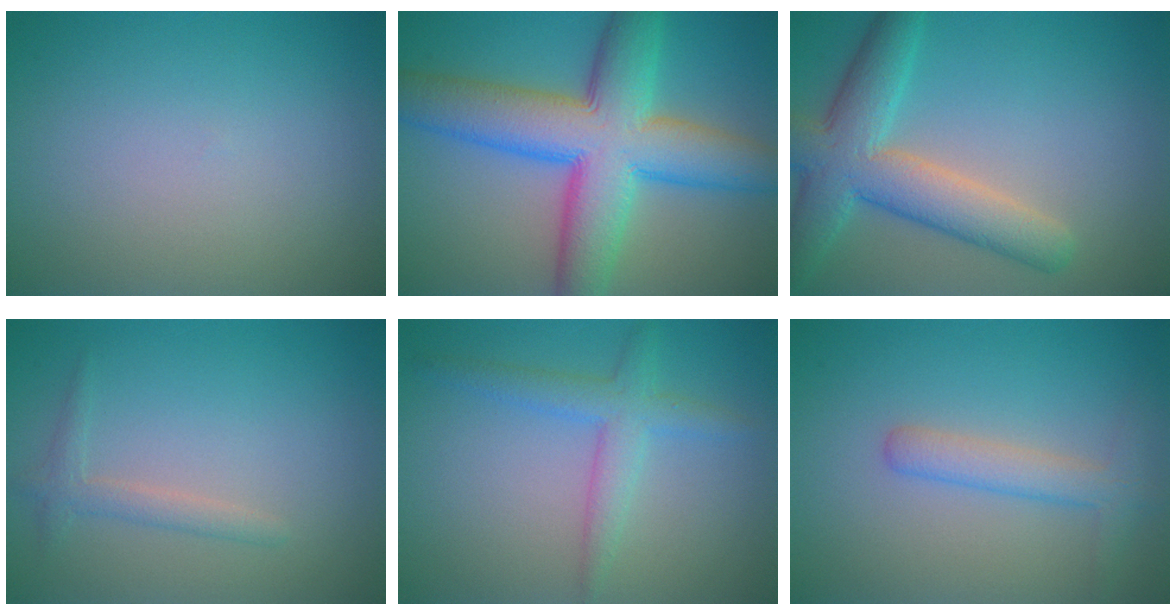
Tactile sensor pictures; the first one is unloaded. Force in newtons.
{"total": 11.6, "press": 11.6, "slide": 0.3}
{"total": 7.0, "press": 7.0, "slide": 0.2}
{"total": 1.6, "press": 1.6, "slide": 0.1}
{"total": 3.0, "press": 3.0, "slide": 0.2}
{"total": 2.7, "press": 2.7, "slide": 0.1}